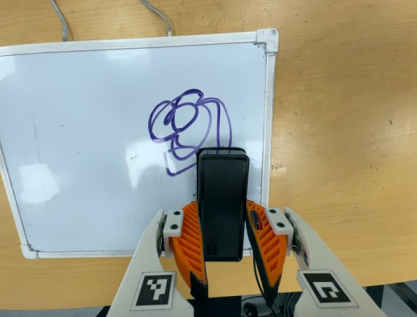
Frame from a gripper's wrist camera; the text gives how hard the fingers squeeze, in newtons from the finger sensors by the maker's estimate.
{"total": 5.0, "left": 3.4, "right": 6.6}